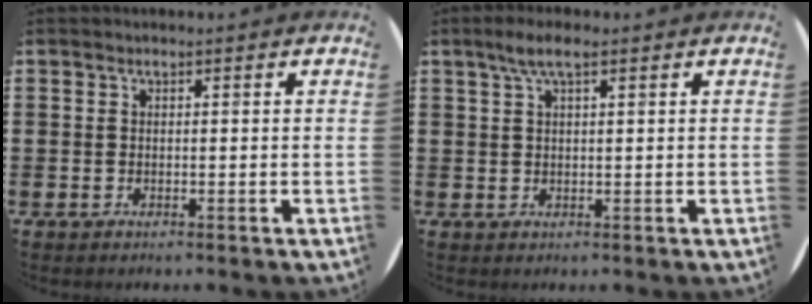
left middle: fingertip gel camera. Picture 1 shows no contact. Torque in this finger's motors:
{"motor_torque": [0.92, -0.62, 0.11, 0.08]}